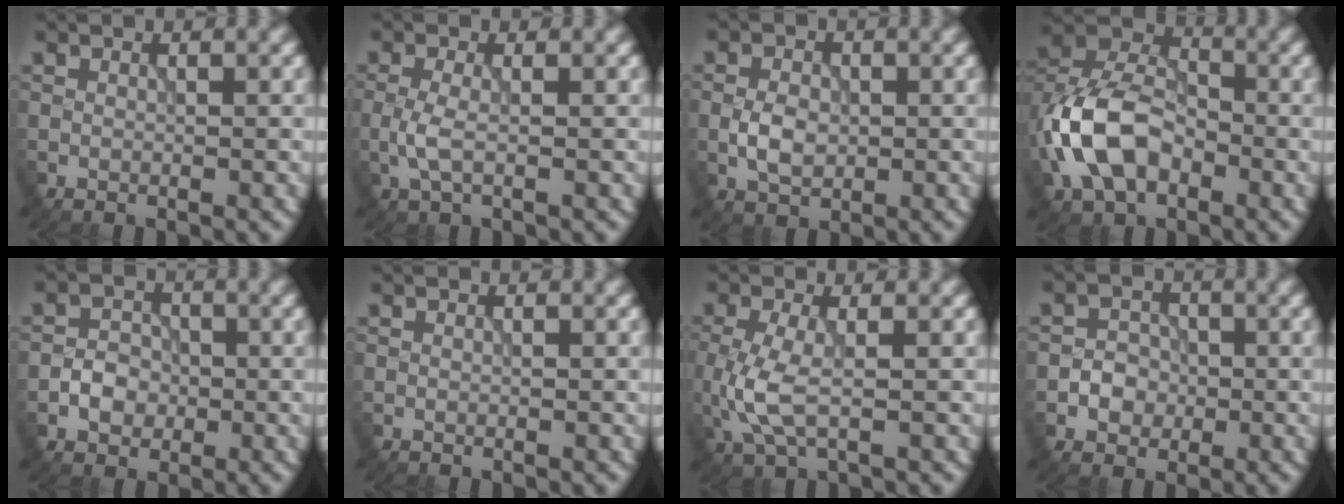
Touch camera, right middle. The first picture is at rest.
{"total": 2.0, "force": [-0.5, 0.7, 1.8], "torque": [-0.045, 0.000, -0.016]}
{"total": 2.8, "force": [-0.5, 1.9, 2.0], "torque": [-0.037, 0.001, -0.012]}
{"total": 8.5, "force": [-2.6, 5.6, 5.8], "torque": [-0.125, 0.013, -0.058]}
{"total": 2.5, "force": [-0.7, 2.0, 1.3], "torque": [-0.017, 0.002, -0.017]}
{"total": 0.0}
{"total": 3.7, "force": [-0.4, 1.5, 3.4], "torque": [-0.090, -0.008, -0.010]}
{"total": 2.3, "force": [-0.6, 2.0, 0.9], "torque": [-0.007, 0.002, -0.015]}